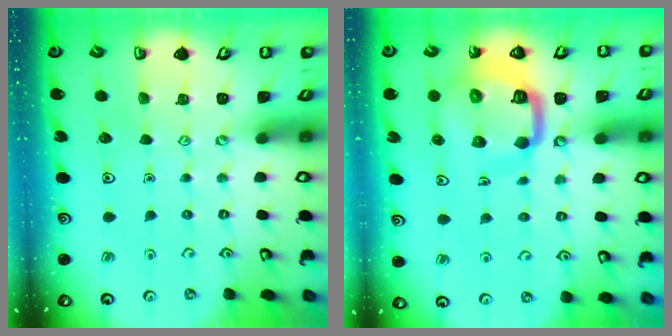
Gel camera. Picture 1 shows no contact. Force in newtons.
{"total": 14.0, "press": 13.9, "slide": 1.5}